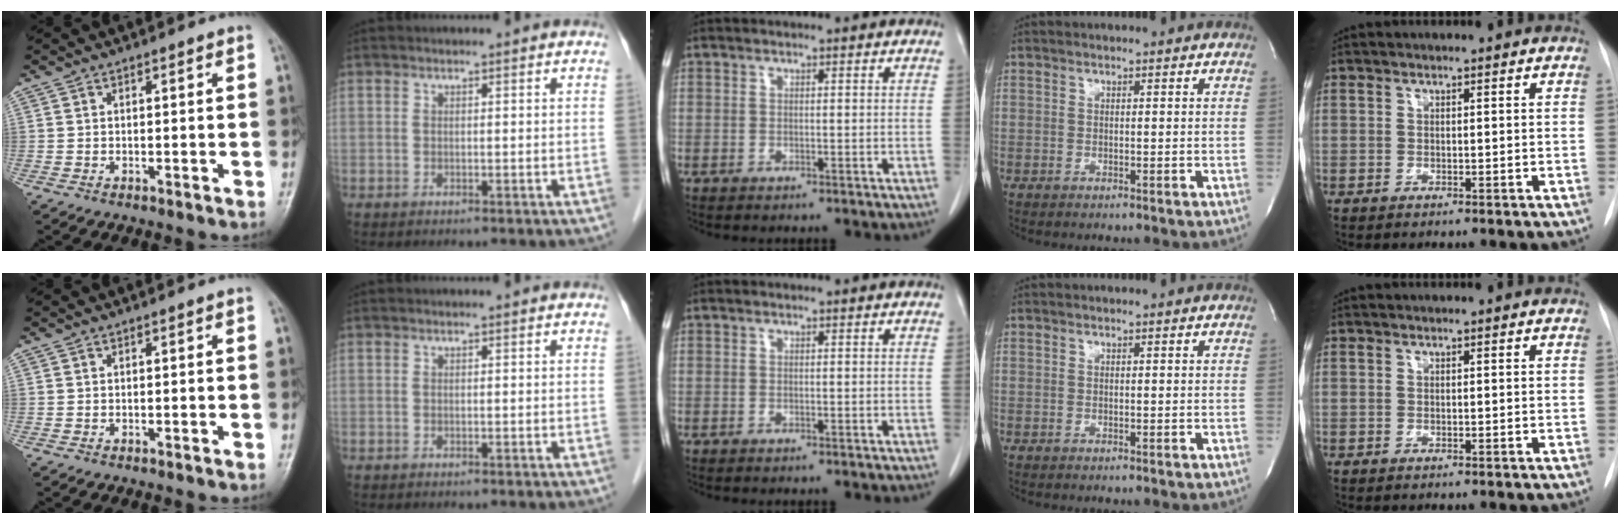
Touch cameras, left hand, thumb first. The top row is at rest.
{}